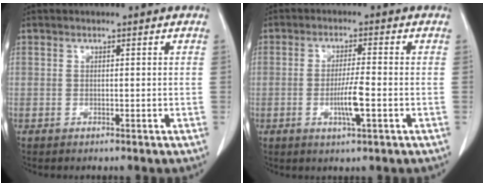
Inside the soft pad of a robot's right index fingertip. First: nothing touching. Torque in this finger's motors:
{"motor_torque": [0.88, -0.07, 0.20, 0.06]}